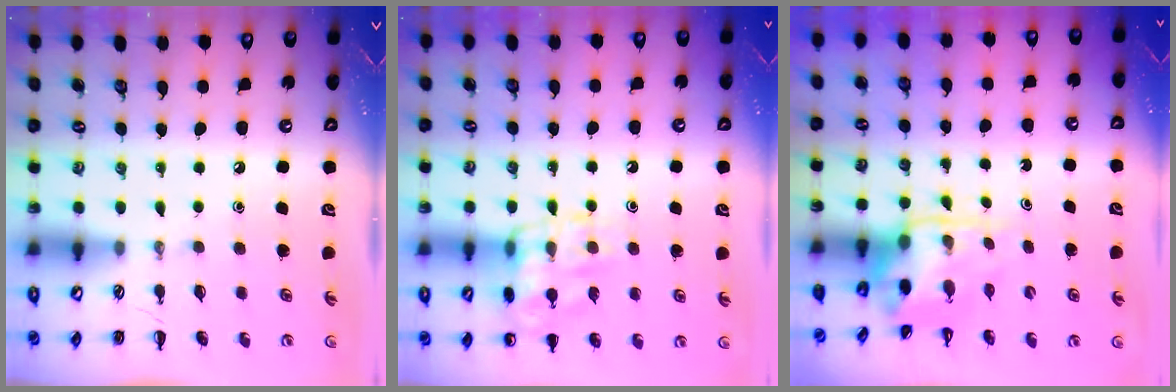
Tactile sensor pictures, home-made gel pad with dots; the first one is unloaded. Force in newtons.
{"total": 14.4, "press": 14.4, "slide": 1.1}
{"total": 3.9, "press": 3.8, "slide": 0.8}